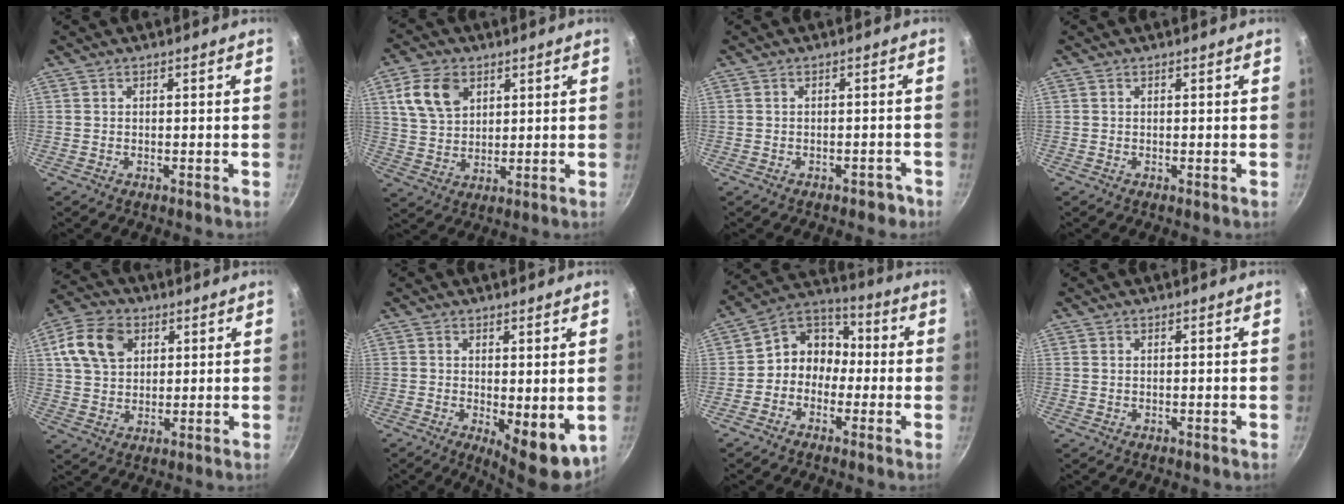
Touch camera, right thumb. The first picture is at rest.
{"total": 9.8, "force": [4.1, 6.7, 5.8], "torque": [-0.092, -0.008, 0.081]}
{"total": 2.1, "force": [-1.5, 1.2, 0.8], "torque": [0.006, 0.027, 0.001]}
{"total": 0.0}
{"total": 11.2, "force": [3.9, 8.0, 6.7], "torque": [-0.109, 0.004, 0.066]}
{"total": 8.4, "force": [-0.4, 3.4, 7.6], "torque": [-0.082, -0.010, 0.008]}
{"total": 9.1, "force": [-1.6, 7.8, 4.4], "torque": [-0.029, 0.046, -0.054]}
{"total": 0.0}